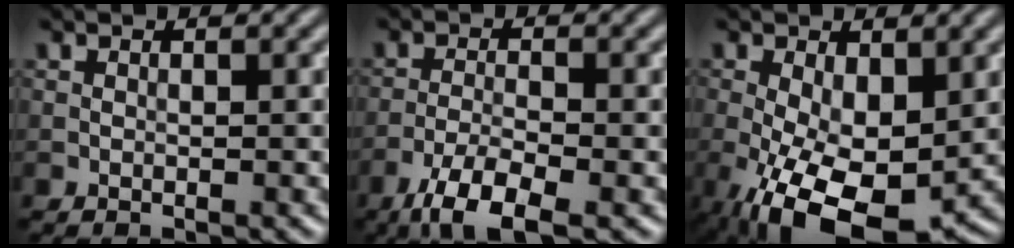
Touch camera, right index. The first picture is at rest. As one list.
[{"total": 5.1, "force": [-3.3, 1.3, 3.7], "torque": [-0.073, -0.006, -0.066]}, {"total": 9.7, "force": [-3.3, 4.6, 7.8], "torque": [-0.157, -0.027, -0.046]}]